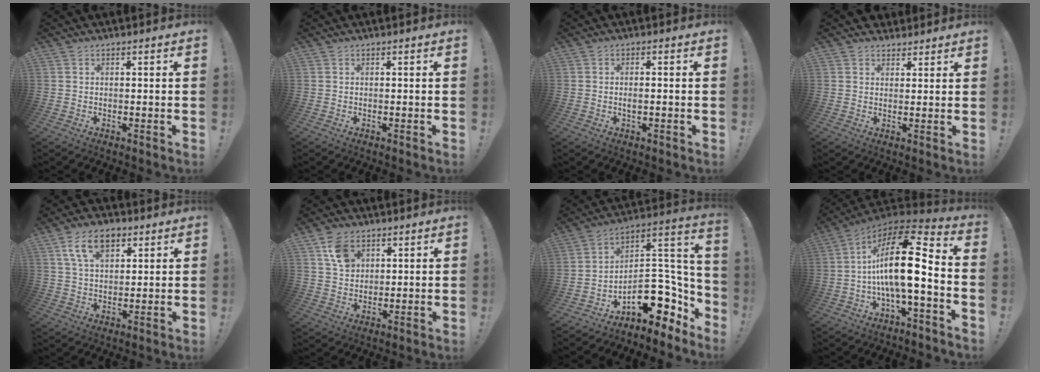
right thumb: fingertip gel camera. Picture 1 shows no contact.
{"total": 0.0}
{"total": 1.7, "force": [-0.8, 0.2, 1.5], "torque": [-0.023, 0.000, -0.017]}
{"total": 3.4, "force": [2.6, 2.1, 0.2], "torque": [0.010, -0.014, 0.045]}
{"total": 10.8, "force": [5.4, 6.1, 7.0], "torque": [-0.117, -0.001, 0.102]}
{"total": 8.1, "force": [3.9, 5.9, 4.0], "torque": [-0.058, -0.008, 0.075]}
{"total": 15.0, "force": [-5.3, 9.2, 10.5], "torque": [-0.111, 0.013, -0.076]}
{"total": 21.0, "force": [-0.9, 7.0, 19.8], "torque": [-0.348, 0.002, -0.021]}